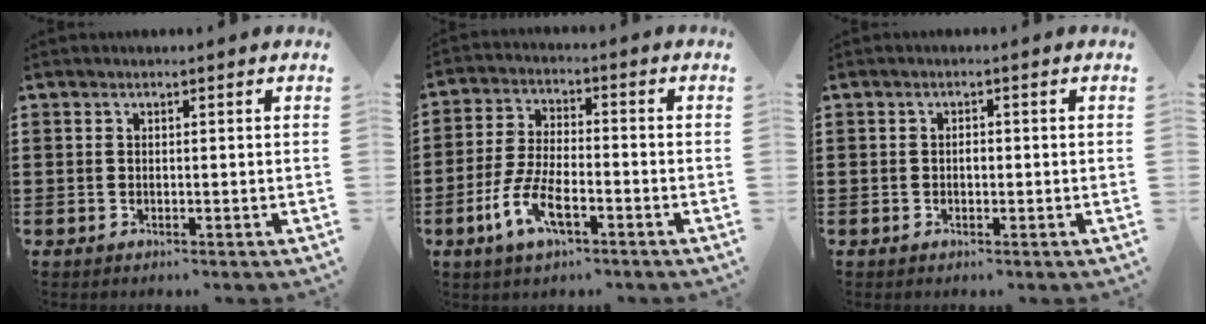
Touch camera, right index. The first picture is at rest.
{"total": 7.6, "force": [-3.6, 2.7, 6.1], "torque": [-0.145, -0.012, -0.072]}
{"total": 1.1, "force": [-0.2, 0.5, 1.0], "torque": [-0.020, 0.001, -0.004]}